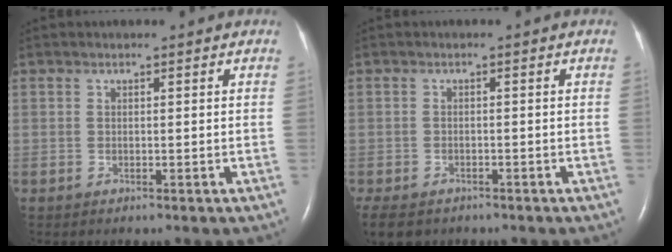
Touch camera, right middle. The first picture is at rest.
{"total": 7.9, "force": [-5.5, 4.7, 3.4], "torque": [-0.076, -0.011, -0.077]}